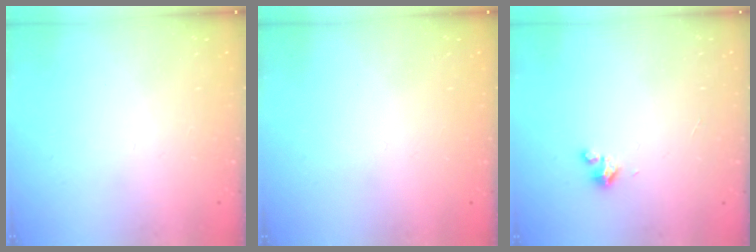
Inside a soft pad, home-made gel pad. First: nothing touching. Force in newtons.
{"total": 0.7, "press": 0.6, "slide": 0.3}
{"total": 2.7, "press": 2.6, "slide": 0.4}